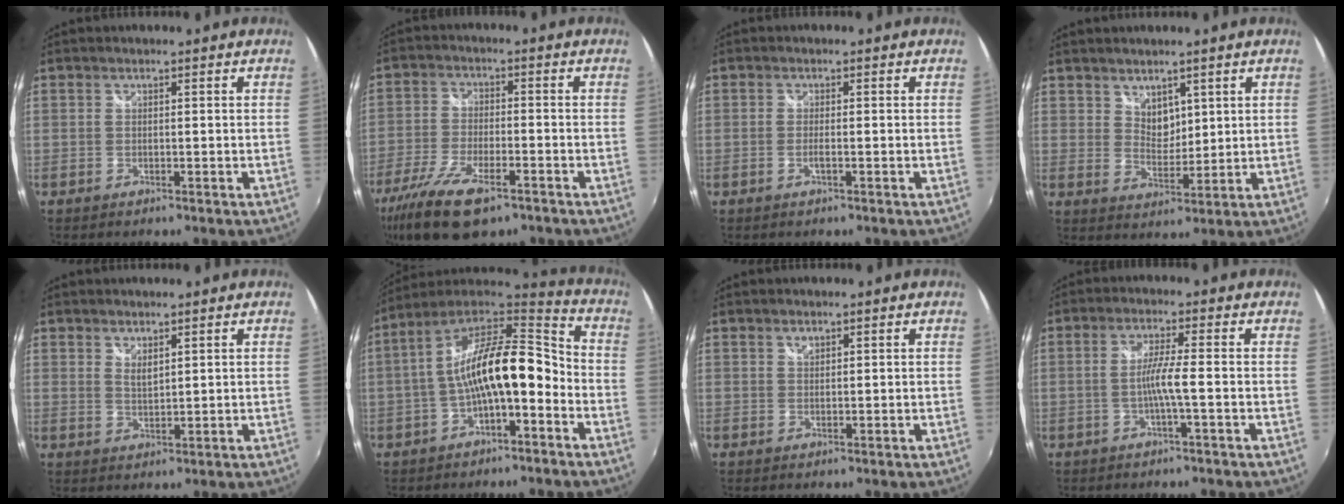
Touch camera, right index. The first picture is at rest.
{"total": 14.3, "force": [-9.4, 5.0, 9.5], "torque": [-0.216, -0.041, -0.175]}
{"total": 1.3, "force": [-0.4, 0.2, 1.2], "torque": [-0.025, -0.001, -0.008]}
{"total": 4.2, "force": [2.8, 2.7, 1.7], "torque": [-0.018, 0.000, 0.053]}
{"total": 2.5, "force": [1.8, 1.0, 1.5], "torque": [-0.025, -0.006, 0.030]}
{"total": 15.8, "force": [-4.0, 5.5, 14.2], "torque": [-0.260, 0.031, -0.074]}
{"total": 0.9, "force": [0.6, 0.5, 0.4], "torque": [-0.004, 0.002, 0.010]}
{"total": 4.0, "force": [-1.3, -0.8, 3.7], "torque": [-0.074, -0.001, -0.023]}